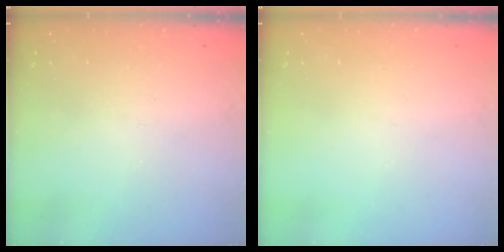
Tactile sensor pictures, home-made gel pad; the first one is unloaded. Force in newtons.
{"total": 0.0}